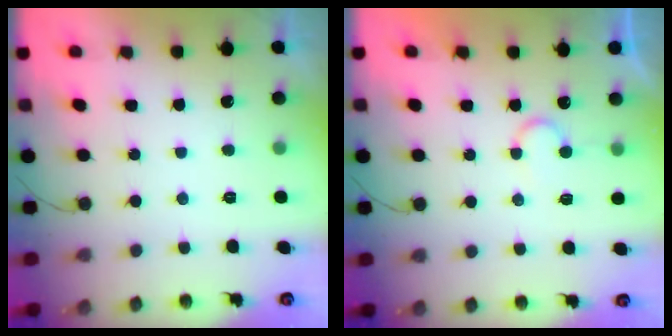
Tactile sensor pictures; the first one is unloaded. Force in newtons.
{"total": 7.0, "press": 6.9, "slide": 0.6}